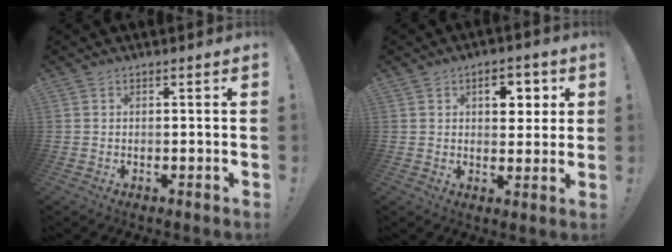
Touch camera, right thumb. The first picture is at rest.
{"total": 6.8, "force": [2.3, 4.7, 4.4], "torque": [-0.044, -0.004, 0.033]}